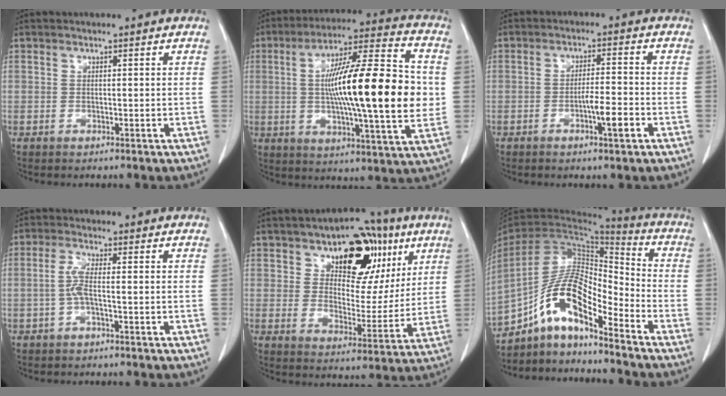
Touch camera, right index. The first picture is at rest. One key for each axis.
{"total": 22.8, "fx": 0.7, "fy": 2.6, "fz": 22.6, "tx": -0.360, "ty": 0.009, "tz": -0.001}
{"total": 4.7, "fx": -2.0, "fy": 0.3, "fz": 4.3, "tx": -0.067, "ty": -0.001, "tz": -0.033}
{"total": 3.1, "fx": -0.8, "fy": 0.1, "fz": 3.0, "tx": -0.067, "ty": 0.003, "tz": -0.018}
{"total": 15.4, "fx": 7.7, "fy": 8.5, "fz": 10.2, "tx": -0.125, "ty": 0.019, "tz": 0.118}
{"total": 14.0, "fx": -9.3, "fy": 3.3, "fz": 10.0, "tx": -0.195, "ty": 0.027, "tz": -0.167}